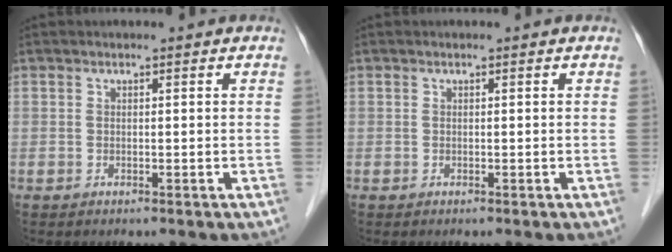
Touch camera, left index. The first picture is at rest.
{"total": 0.0}